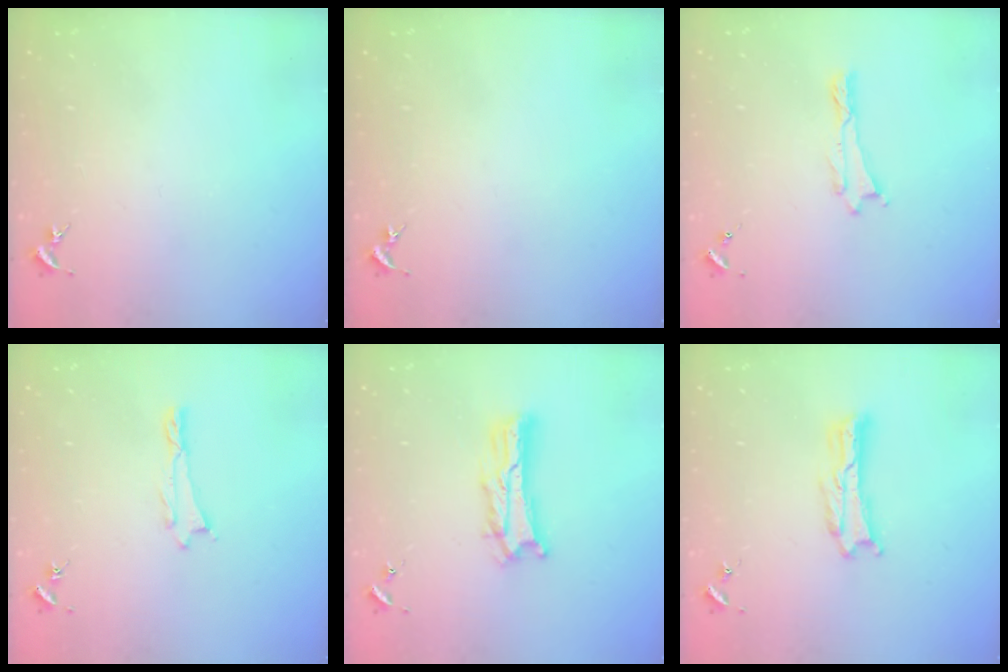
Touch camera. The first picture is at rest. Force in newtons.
{"total": 0.0}
{"total": 0.0}
{"total": 0.5, "press": 0.5, "slide": 0.2}
{"total": 5.1, "press": 5.1, "slide": 0.5}
{"total": 1.0, "press": 1.0, "slide": 0.2}